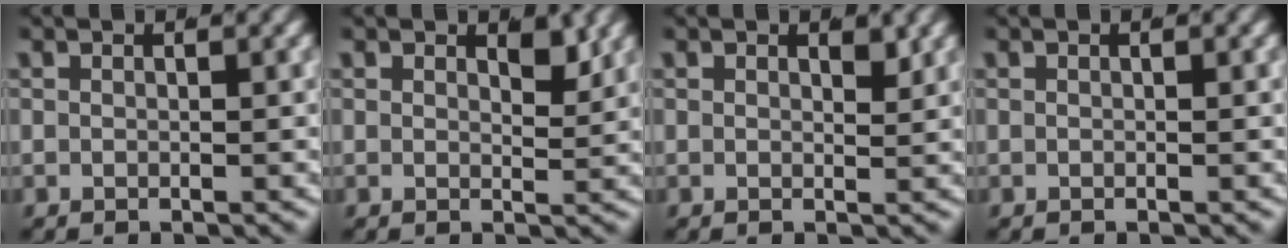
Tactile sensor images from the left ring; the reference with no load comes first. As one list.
[{"total": 1.7, "force": [1.2, 0.4, 1.1], "torque": [-0.015, -0.013, 0.024]}, {"total": 0.8, "force": [0.6, 0.1, 0.5], "torque": [-0.003, -0.009, 0.013]}, {"total": 0.0}]